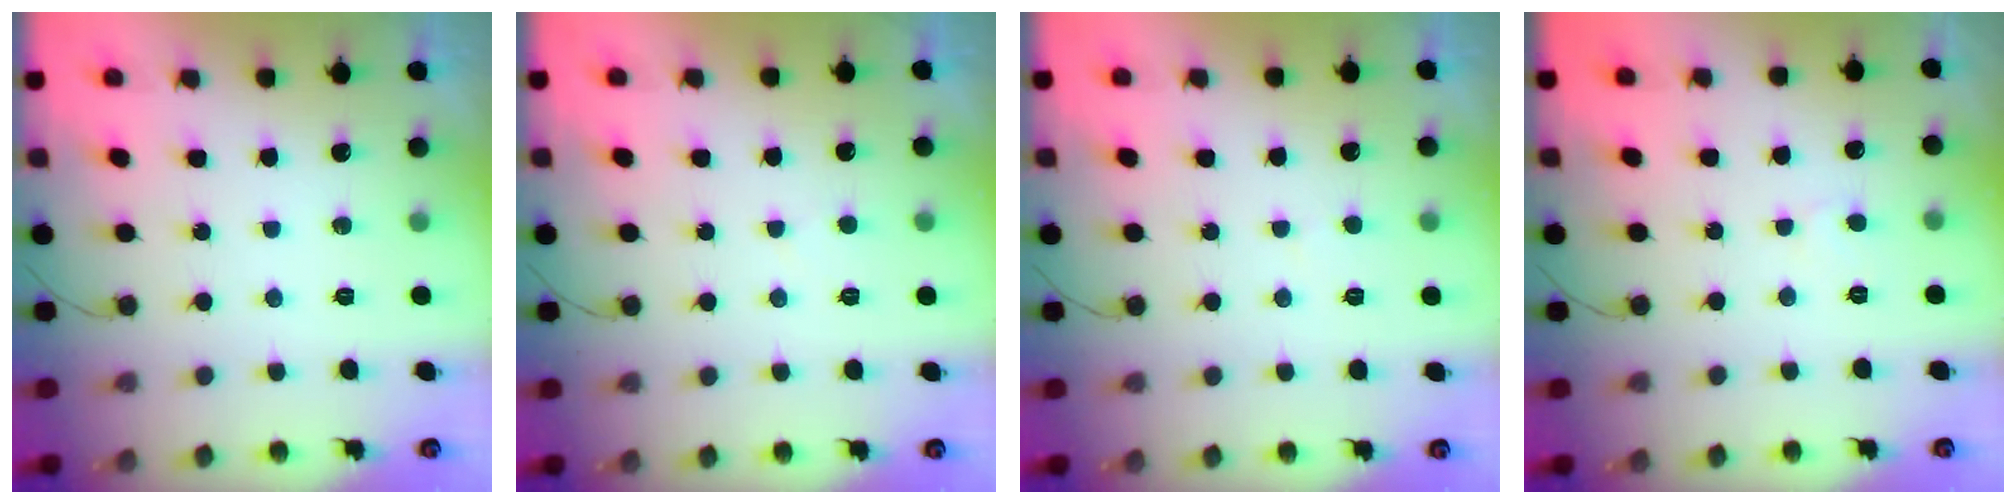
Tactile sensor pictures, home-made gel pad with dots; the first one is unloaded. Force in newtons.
{"total": 2.3, "press": 2.3, "slide": 0.3}
{"total": 2.4, "press": 2.4, "slide": 0.2}
{"total": 3.9, "press": 3.9, "slide": 0.4}